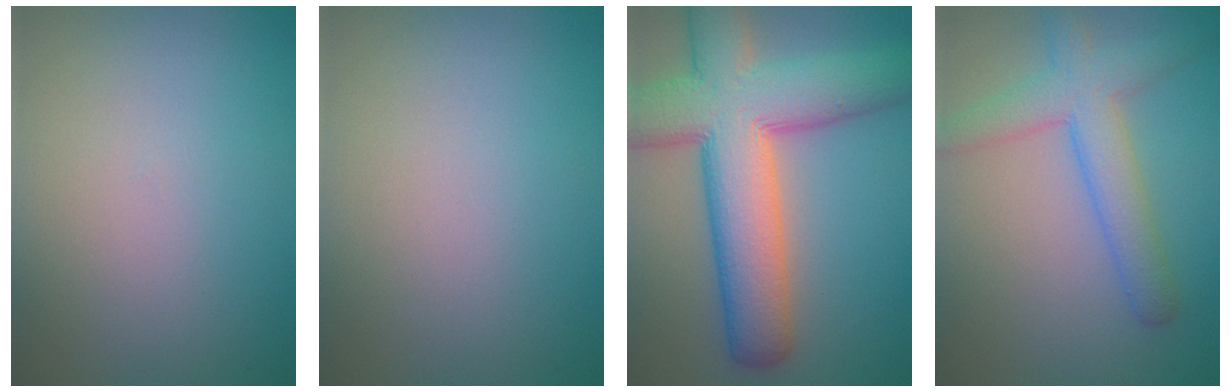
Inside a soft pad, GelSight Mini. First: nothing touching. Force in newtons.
{"total": 0.0}
{"total": 12.1, "press": 12.1, "slide": 0.6}
{"total": 4.5, "press": 4.5, "slide": 0.2}